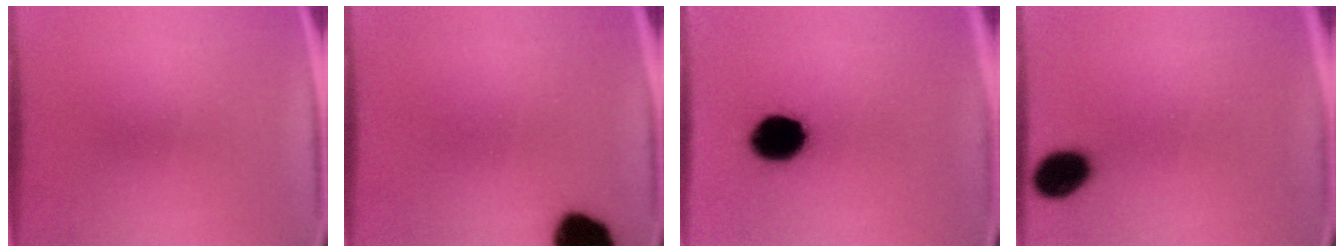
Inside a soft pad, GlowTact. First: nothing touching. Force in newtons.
{"total": 11.4}
{"total": 12.0}
{"total": 7.0}